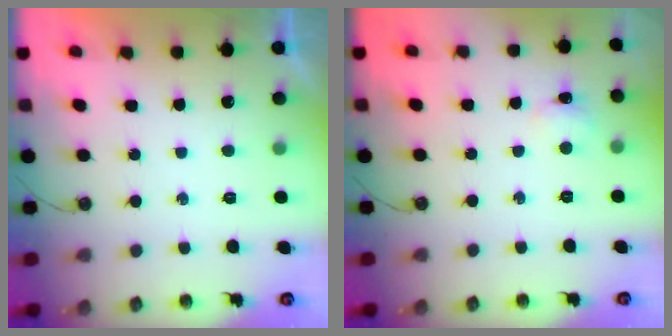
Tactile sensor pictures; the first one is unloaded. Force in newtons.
{"total": 3.2, "press": 2.7, "slide": 1.8}